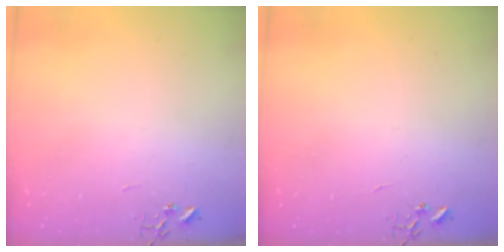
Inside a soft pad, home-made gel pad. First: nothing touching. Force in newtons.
{"total": 0.0}